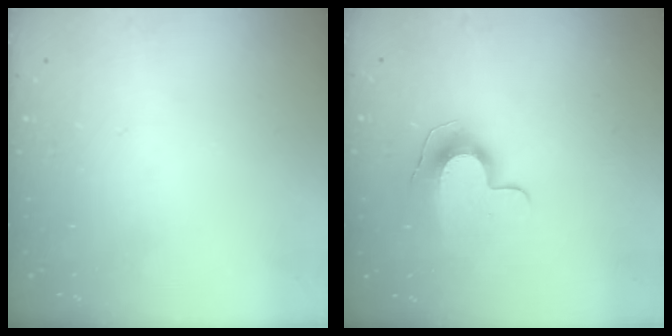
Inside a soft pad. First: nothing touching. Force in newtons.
{"total": 9.6, "press": 9.6, "slide": 0.3}